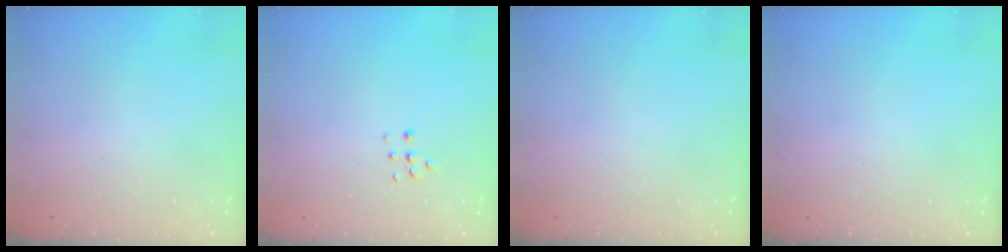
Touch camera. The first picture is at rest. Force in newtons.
{"total": 4.4, "press": 4.4, "slide": 0.3}
{"total": 0.0}
{"total": 0.0}